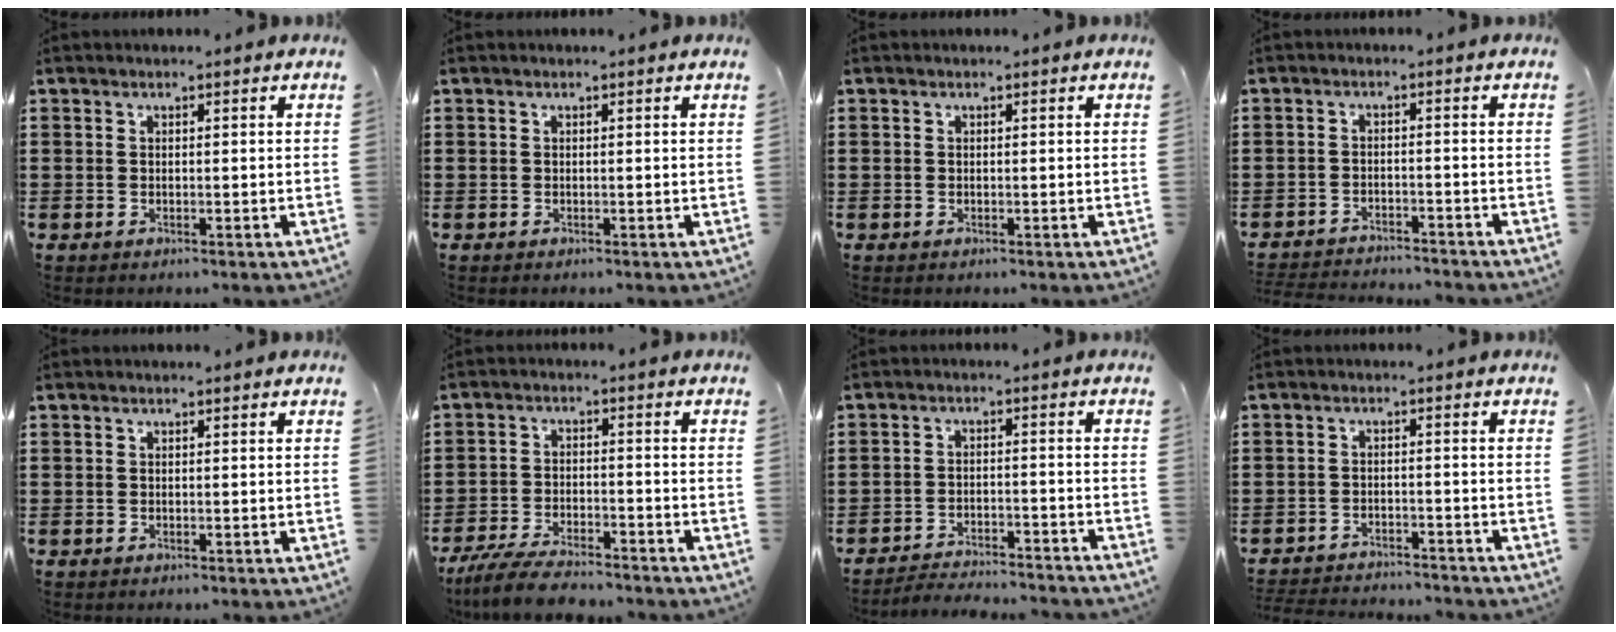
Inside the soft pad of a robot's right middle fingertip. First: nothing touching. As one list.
[{"total": 0.0}, {"total": 0.0}, {"total": 2.9, "force": [-2.9, 0.2, -0.1], "torque": [-0.006, -0.001, -0.062]}, {"total": 0.0}, {"total": 5.9, "force": [-5.4, 0.8, 2.2], "torque": [-0.053, -0.004, -0.108]}, {"total": 3.5, "force": [-3.5, 0.1, 0.4], "torque": [-0.011, 0.004, -0.075]}, {"total": 3.1, "force": [-3.1, 0.3, -0.1], "torque": [-0.005, -0.001, -0.066]}]